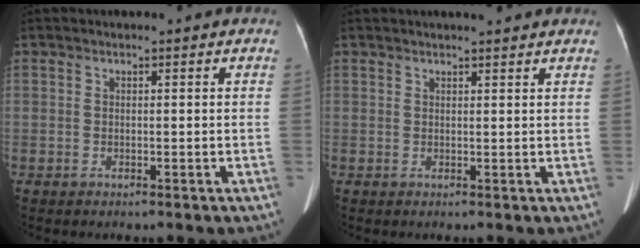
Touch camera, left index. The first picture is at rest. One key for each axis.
{"total": 4.1, "fx": 3.7, "fy": 0.4, "fz": 1.8, "tx": -0.024, "ty": 0.016, "tz": 0.040}